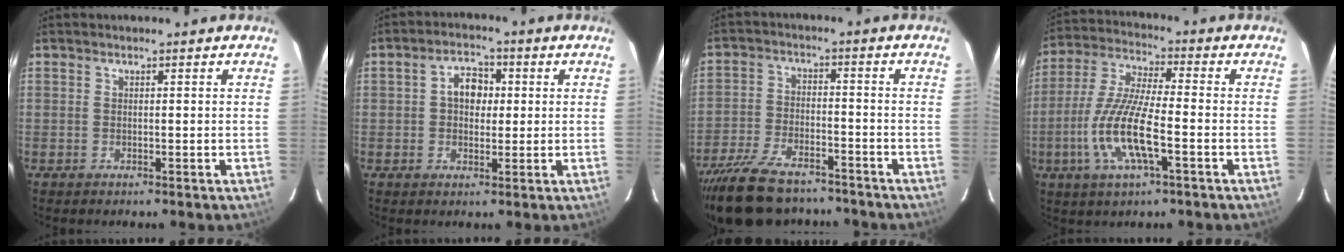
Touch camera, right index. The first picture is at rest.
{"total": 5.3, "force": [0.6, 3.9, 3.4], "torque": [-0.058, 0.019, 0.010]}
{"total": 17.3, "force": [-14.1, 6.8, 7.4], "torque": [-0.170, -0.012, -0.225]}
{"total": 13.4, "force": [-4.3, 2.9, 12.4], "torque": [-0.260, -0.008, -0.083]}